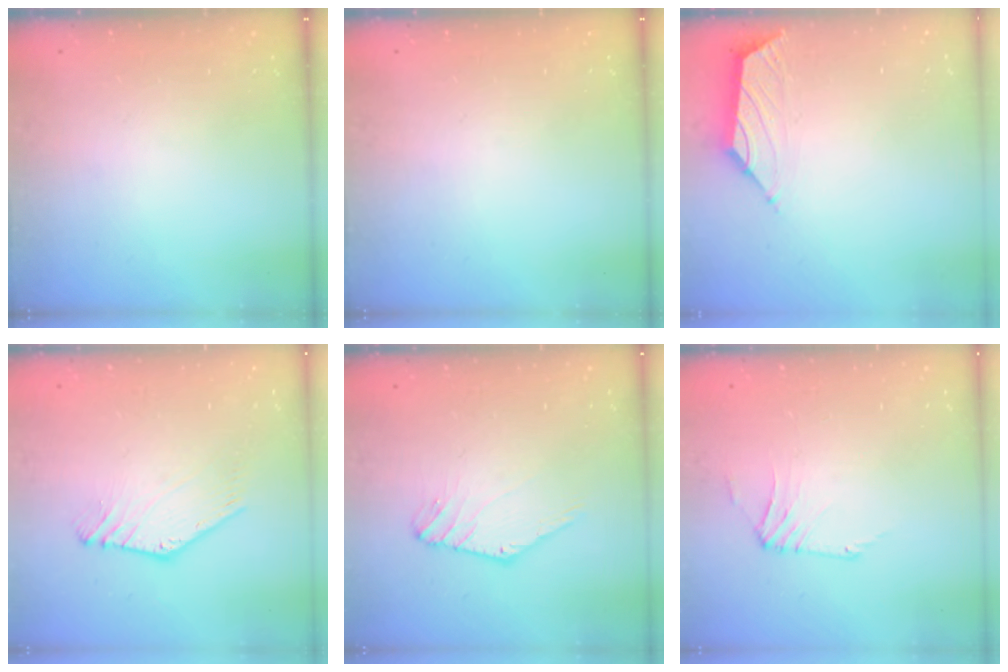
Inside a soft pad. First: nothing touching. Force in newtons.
{"total": 0.0}
{"total": 1.6, "press": 1.4, "slide": 0.6}
{"total": 1.5, "press": 1.4, "slide": 0.2}
{"total": 0.0}
{"total": 1.0, "press": 0.8, "slide": 0.5}